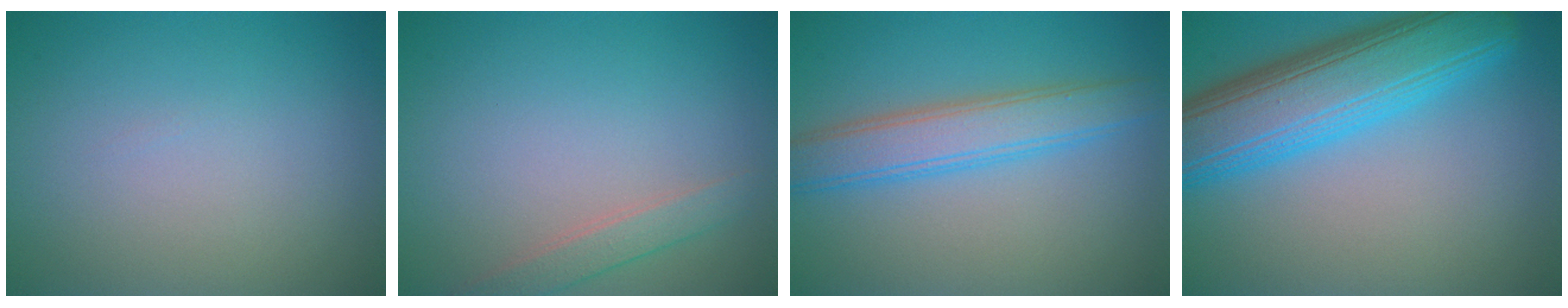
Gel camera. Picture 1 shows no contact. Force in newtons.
{"total": 1.8, "press": 1.8, "slide": 0.1}
{"total": 4.6, "press": 4.6, "slide": 0.2}
{"total": 9.8, "press": 9.8, "slide": 0.3}